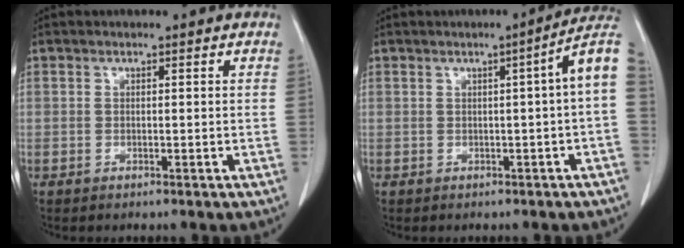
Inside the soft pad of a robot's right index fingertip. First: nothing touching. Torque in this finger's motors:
{"motor_torque": [0.57, -0.17, 0.14, 0.06]}